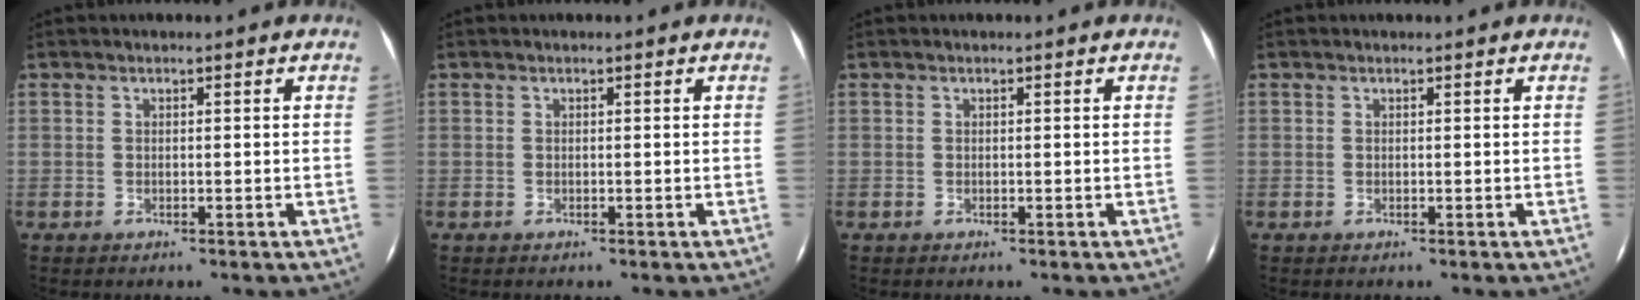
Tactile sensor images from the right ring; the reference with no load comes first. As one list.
[{"total": 0.0}, {"total": 0.0}, {"total": 0.0}]